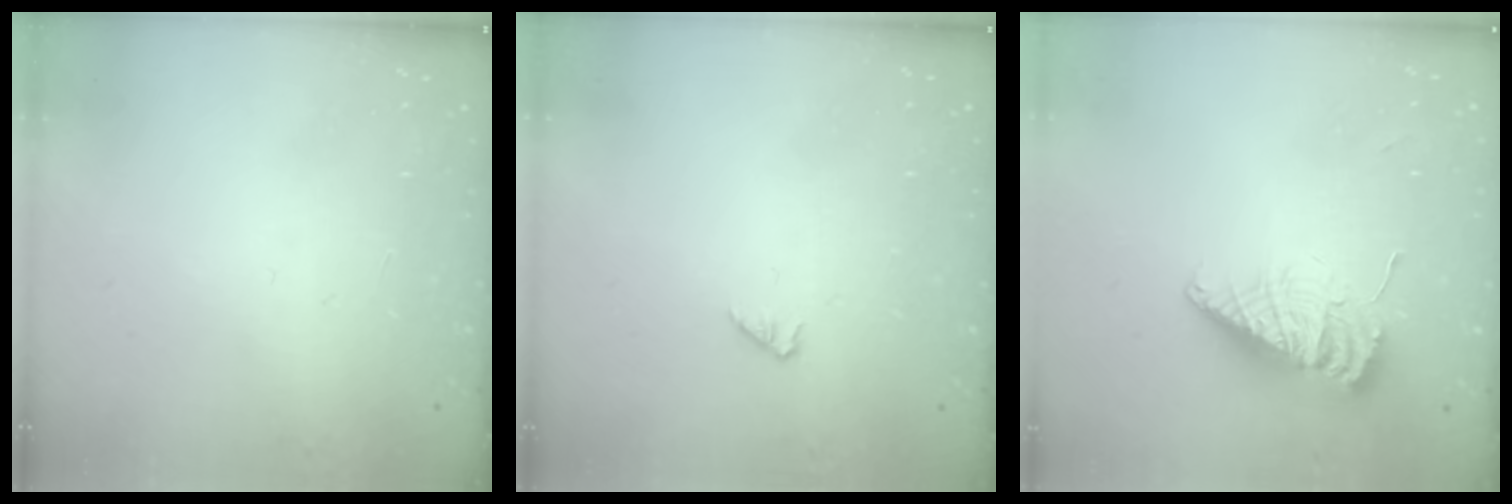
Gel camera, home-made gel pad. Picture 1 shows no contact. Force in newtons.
{"total": 0.0}
{"total": 9.8, "press": 9.8, "slide": 1.1}